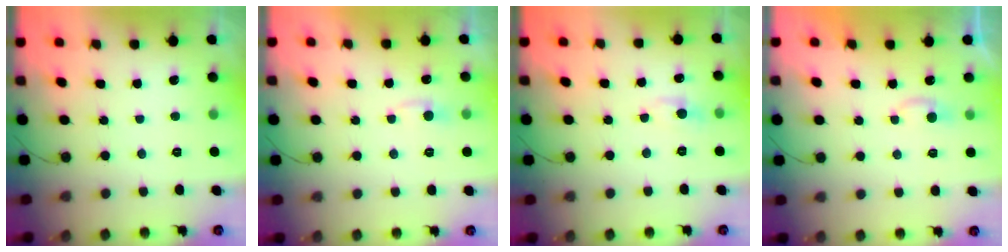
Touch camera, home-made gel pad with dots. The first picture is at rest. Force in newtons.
{"total": 3.8, "press": 3.8, "slide": 0.5}
{"total": 4.5, "press": 4.4, "slide": 0.6}
{"total": 3.7, "press": 3.6, "slide": 0.5}